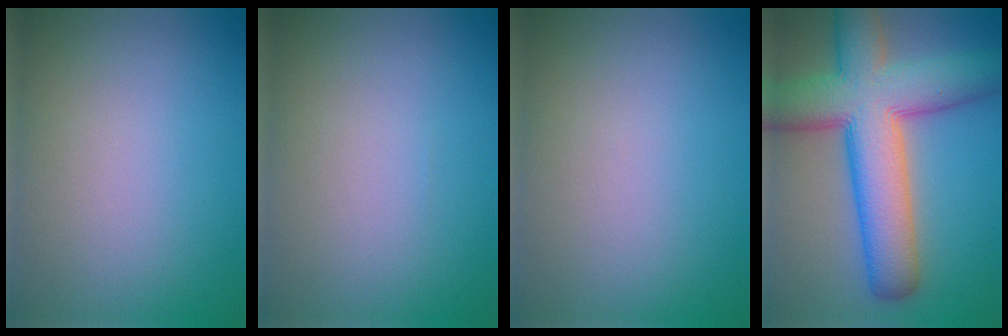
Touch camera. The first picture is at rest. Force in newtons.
{"total": 0.0}
{"total": 0.0}
{"total": 11.8, "press": 11.8, "slide": 0.4}